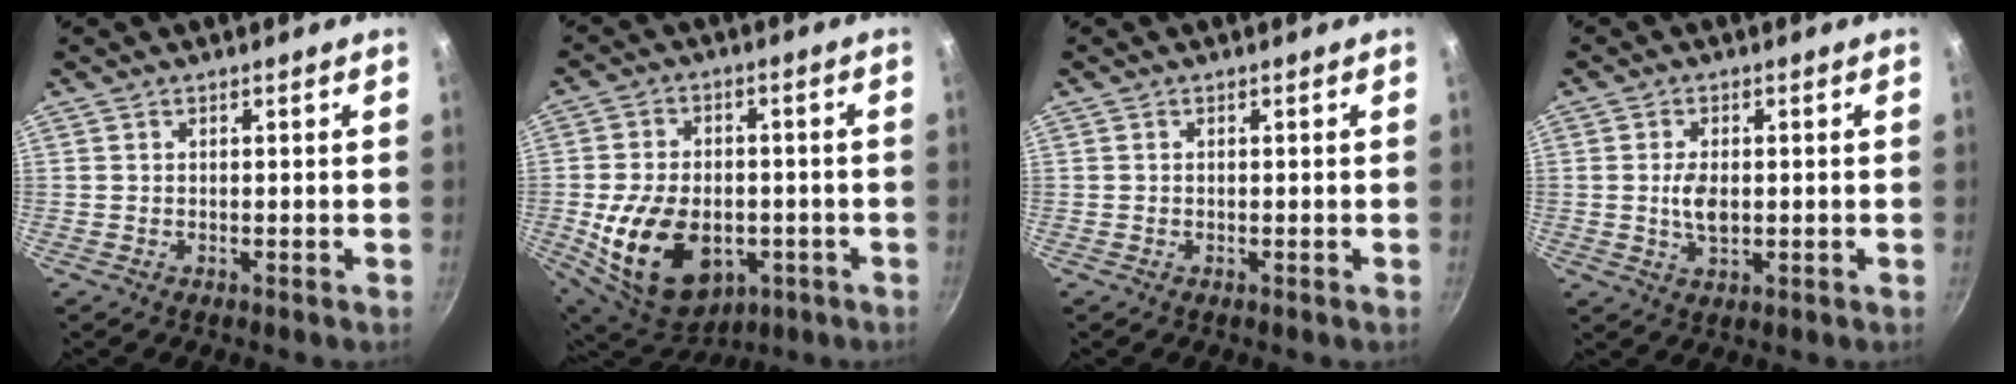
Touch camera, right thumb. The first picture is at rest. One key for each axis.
{"total": 19.3, "fx": -4.4, "fy": 13.2, "fz": 13.4, "tx": -0.224, "ty": 0.010, "tz": -0.053}
{"total": 0.0}
{"total": 4.6, "fx": 0.0, "fy": 2.7, "fz": 3.8, "tx": -0.071, "ty": -0.003, "tz": 0.002}